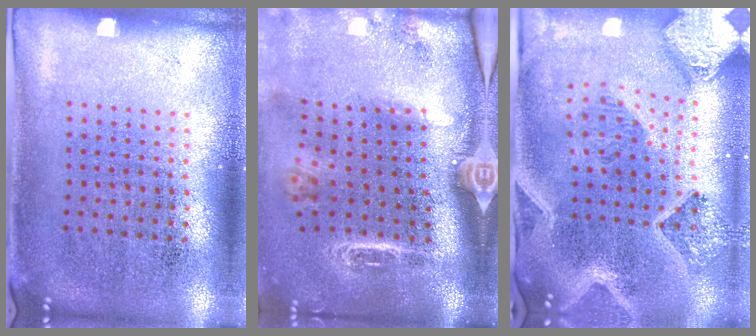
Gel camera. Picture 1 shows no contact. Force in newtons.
{"total": 2.8, "press": 2.0, "slide": 2.0}
{"total": 2.9, "press": 2.6, "slide": 1.4}